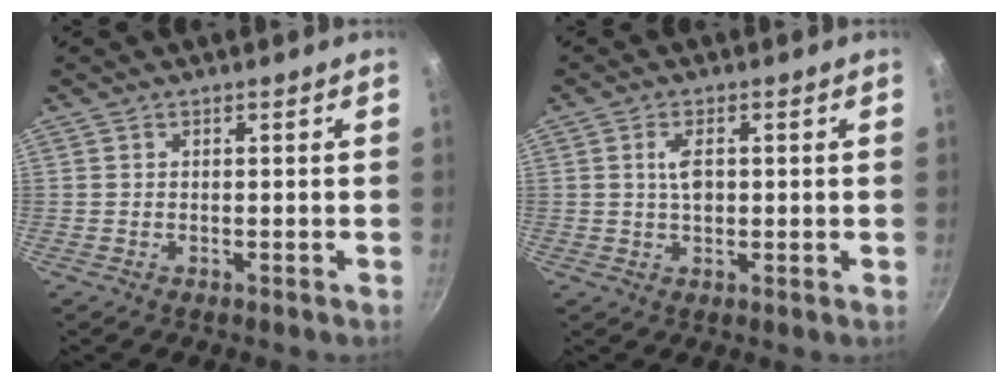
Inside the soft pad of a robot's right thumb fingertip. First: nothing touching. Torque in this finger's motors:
{"motor_torque": [-0.74, 1.07, 0.32, 0.00, 0.25]}